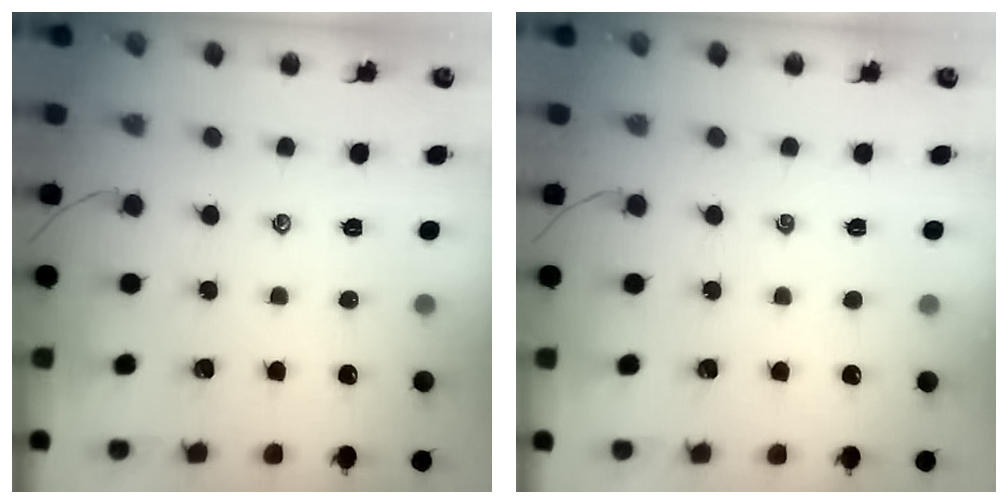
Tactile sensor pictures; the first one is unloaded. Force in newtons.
{"total": 0.0}